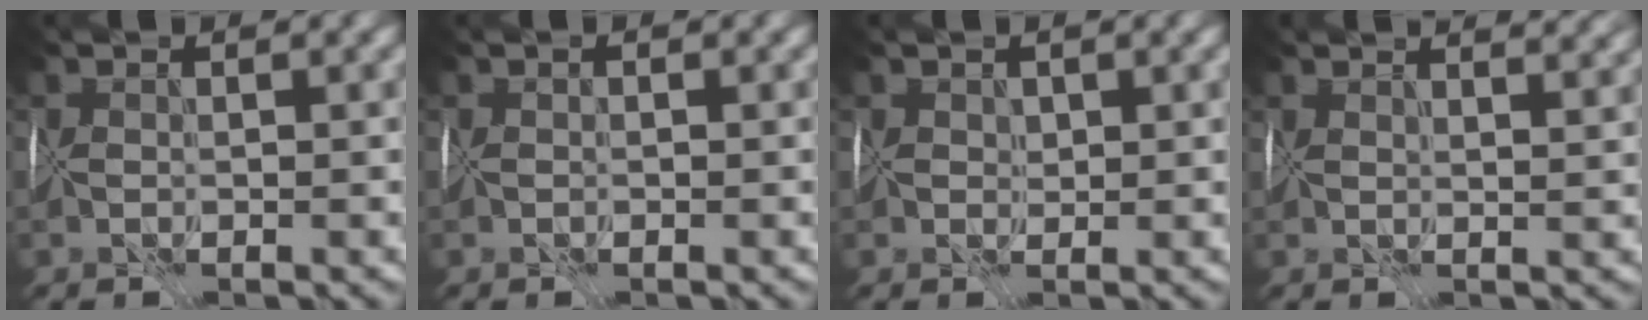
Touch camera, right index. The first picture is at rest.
{"total": 0.0}
{"total": 1.6, "force": [0.7, 1.3, 0.5], "torque": [0.000, 0.008, 0.021]}
{"total": 6.1, "force": [4.2, 2.4, 3.7], "torque": [-0.063, 0.027, 0.069]}